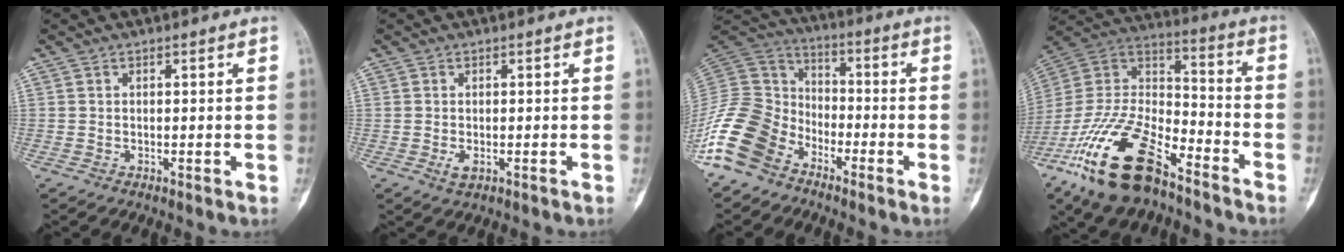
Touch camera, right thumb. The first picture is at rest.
{"total": 1.7, "force": [-0.6, 0.8, 1.4], "torque": [-0.022, -0.004, -0.008]}
{"total": 15.6, "force": [-9.6, 10.3, 6.8], "torque": [-0.128, 0.059, -0.198]}
{"total": 23.6, "force": [-14.8, 9.8, 15.5], "torque": [-0.323, 0.049, -0.278]}